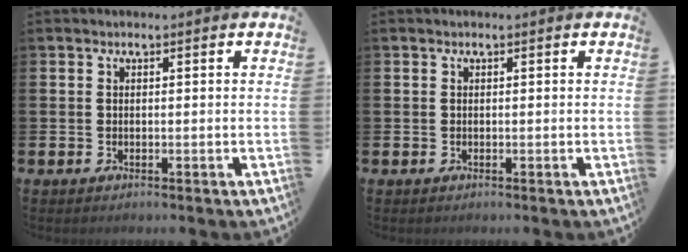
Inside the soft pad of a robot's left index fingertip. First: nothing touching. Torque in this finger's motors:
{"motor_torque": [0.00, 0.00, 0.00, 0.00]}